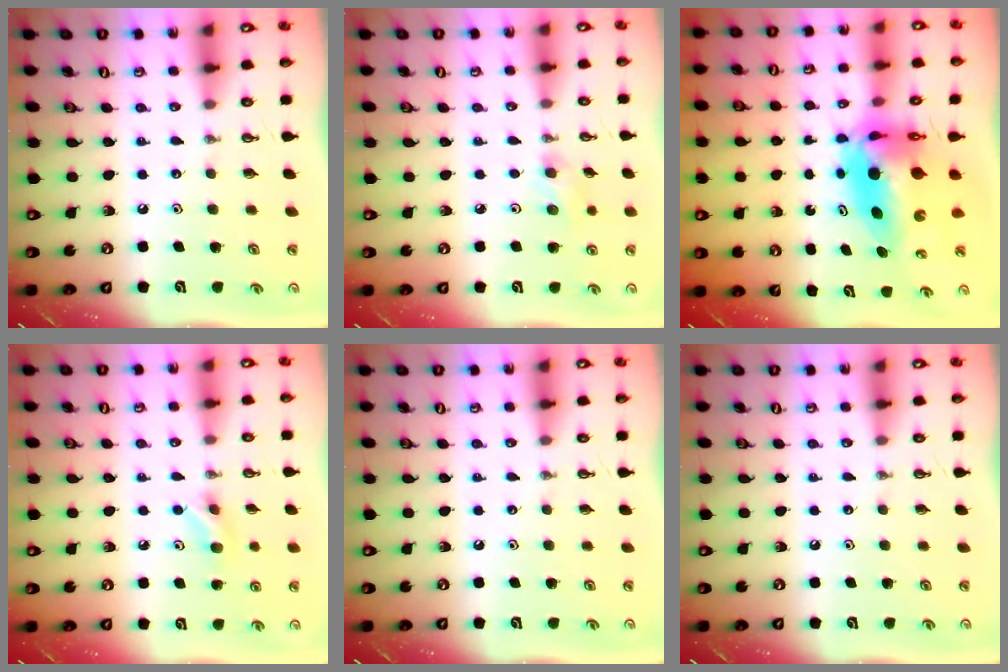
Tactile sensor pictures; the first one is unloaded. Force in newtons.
{"total": 6.8, "press": 5.6, "slide": 3.8}
{"total": 10.8, "press": 10.6, "slide": 2.1}
{"total": 5.2, "press": 5.0, "slide": 1.4}
{"total": 0.0}
{"total": 0.0}